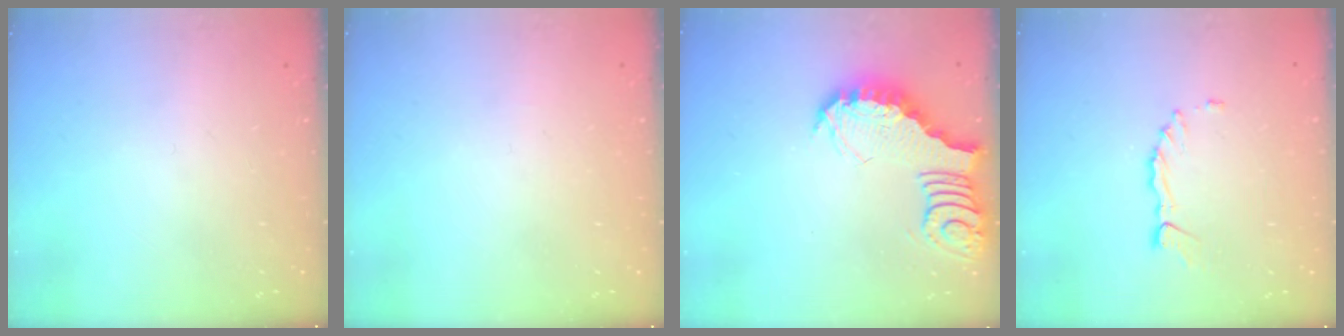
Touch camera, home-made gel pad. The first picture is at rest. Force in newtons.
{"total": 0.0}
{"total": 3.5, "press": 3.5, "slide": 0.5}
{"total": 1.5, "press": 1.5, "slide": 0.3}